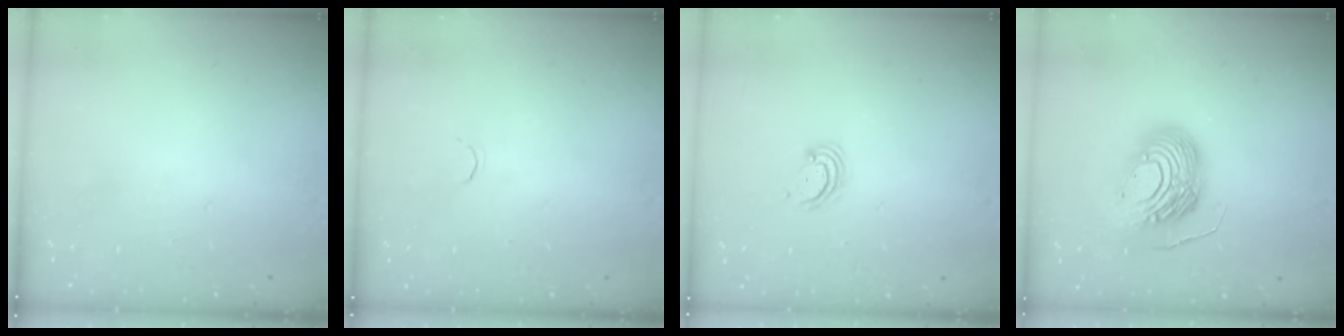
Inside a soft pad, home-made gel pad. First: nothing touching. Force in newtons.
{"total": 1.7, "press": 1.6, "slide": 0.5}
{"total": 3.4, "press": 3.4, "slide": 0.3}
{"total": 15.7, "press": 15.7, "slide": 1.3}